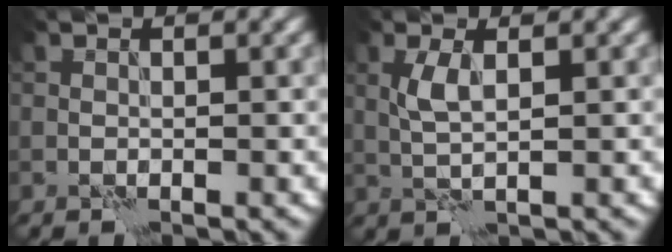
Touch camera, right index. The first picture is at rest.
{"total": 2.2, "force": [0.5, 0.6, 2.1], "torque": [-0.049, 0.005, 0.011]}